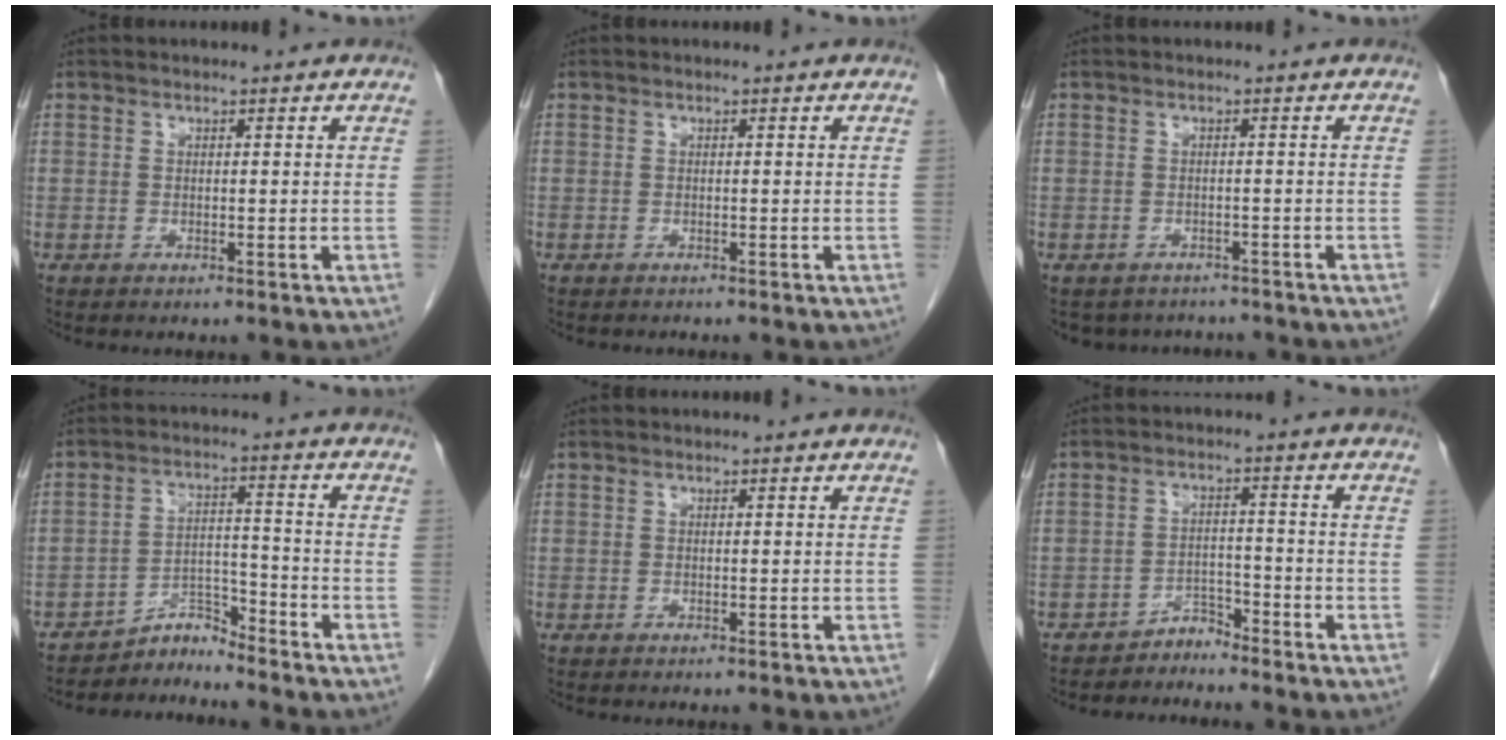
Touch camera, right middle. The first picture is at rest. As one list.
[{"total": 0.6, "force": [-0.5, 0.2, 0.1], "torque": [-0.009, -0.001, -0.010]}, {"total": 6.0, "force": [-5.3, 2.7, 0.4], "torque": [0.001, 0.008, -0.063]}, {"total": 4.3, "force": [-4.2, 0.2, -0.9], "torque": [0.023, 0.011, -0.070]}, {"total": 0.0}, {"total": 2.8, "force": [-2.7, 0.7, -0.3], "torque": [0.012, -0.003, -0.046]}]